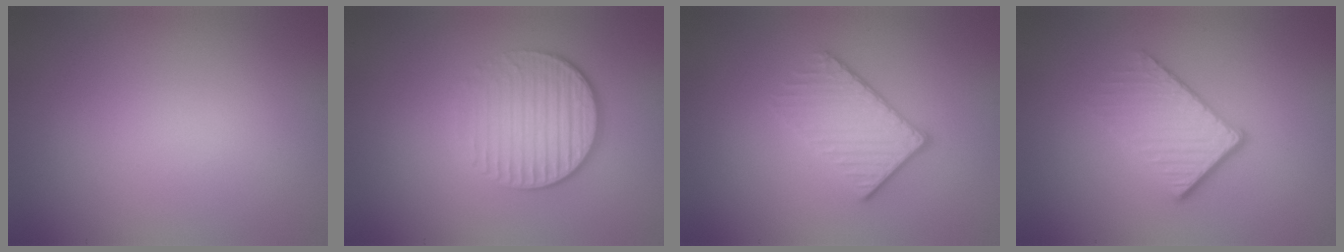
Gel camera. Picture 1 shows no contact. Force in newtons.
{"total": 4.3, "press": 2.9, "slide": 3.2}
{"total": 3.8, "press": 3.1, "slide": 2.1}
{"total": 3.9, "press": 2.7, "slide": 2.9}